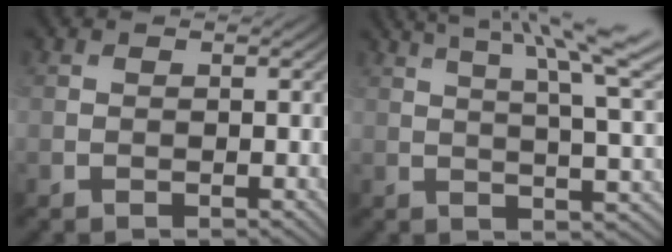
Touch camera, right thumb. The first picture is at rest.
{"total": 14.6, "force": [8.1, 3.9, 11.5], "torque": [-0.163, 0.016, 0.117]}